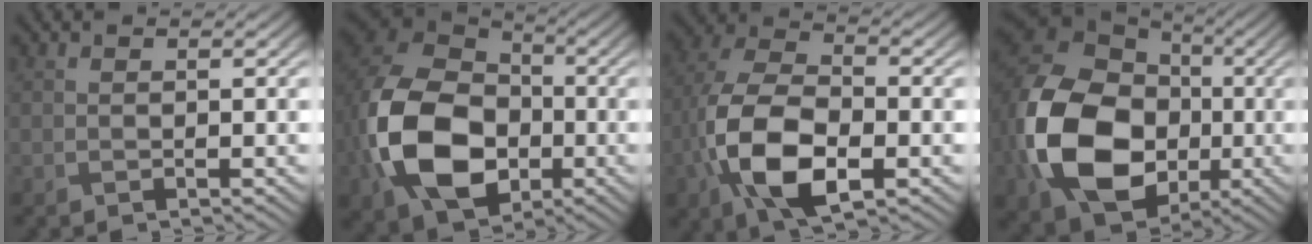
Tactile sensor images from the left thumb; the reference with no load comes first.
{"total": 16.4, "force": [-4.0, 12.1, 10.3], "torque": [-0.258, -0.039, -0.080]}
{"total": 12.9, "force": [-4.2, 7.1, 9.8], "torque": [-0.232, -0.019, -0.090]}
{"total": 18.2, "force": [-3.5, 13.9, 11.2], "torque": [-0.276, -0.036, -0.060]}